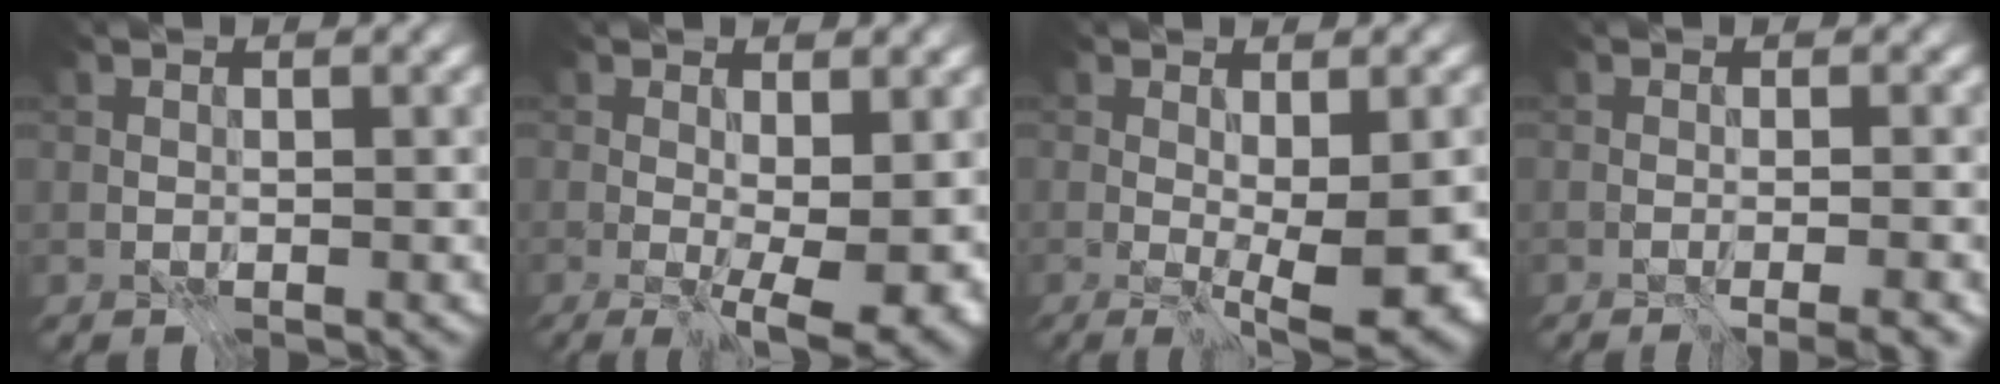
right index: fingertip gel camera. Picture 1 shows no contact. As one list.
[{"total": 6.7, "force": [-0.9, 2.1, 6.3], "torque": [-0.089, -0.010, -0.010]}, {"total": 6.5, "force": [-1.2, 1.3, 6.3], "torque": [-0.100, -0.014, -0.017]}, {"total": 2.4, "force": [-1.4, 0.0, 2.0], "torque": [-0.024, -0.009, -0.020]}]